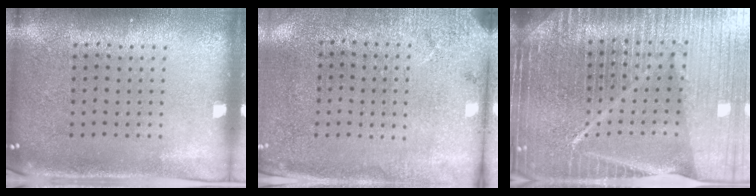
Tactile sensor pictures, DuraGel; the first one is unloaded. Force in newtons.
{"total": 2.7, "press": 2.2, "slide": 1.5}
{"total": 7.0, "press": 6.0, "slide": 3.7}